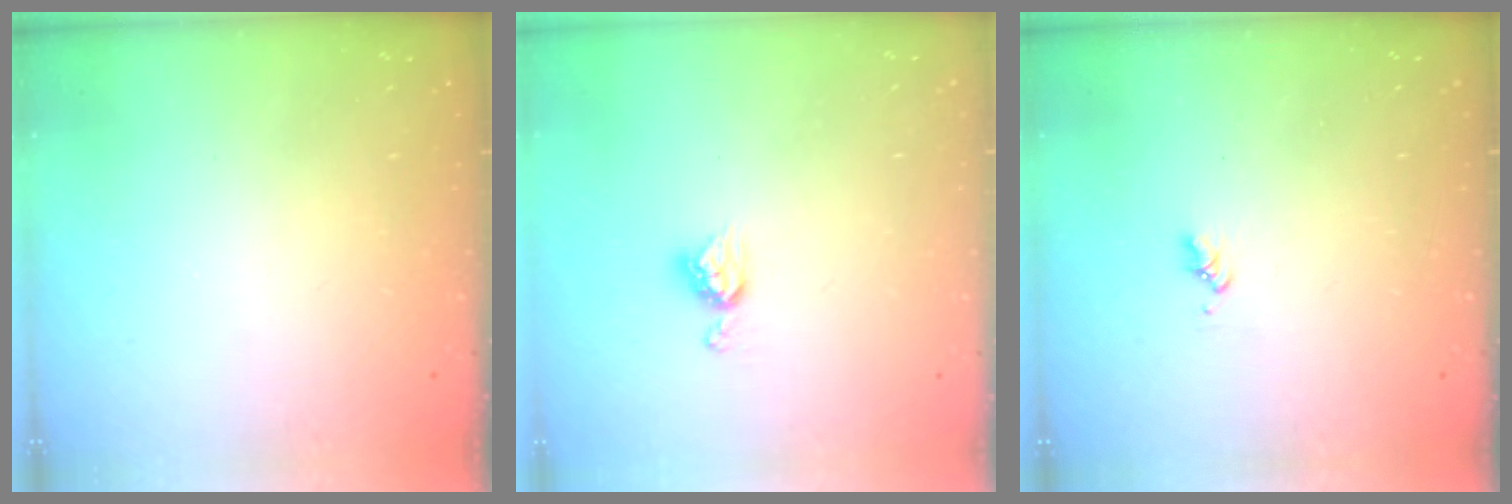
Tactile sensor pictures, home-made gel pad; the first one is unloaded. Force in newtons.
{"total": 6.5, "press": 6.5, "slide": 0.4}
{"total": 1.6, "press": 1.6, "slide": 0.3}